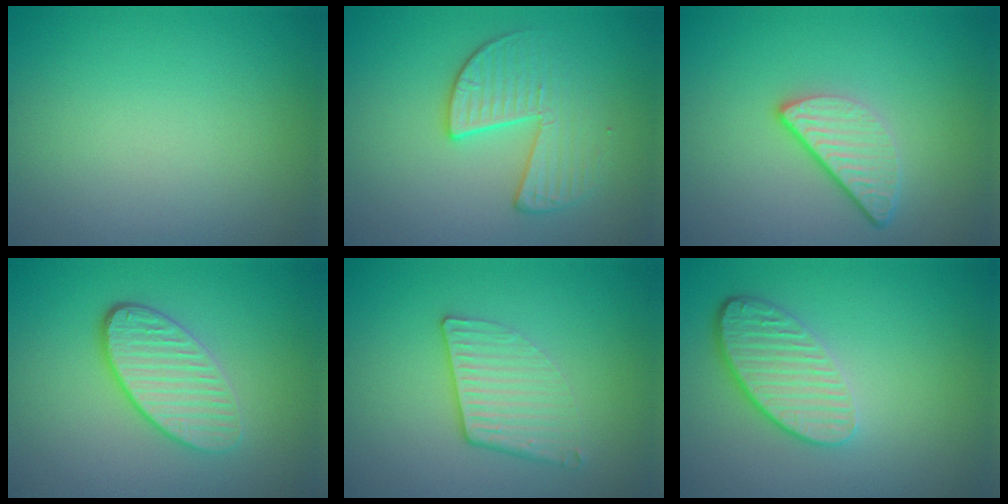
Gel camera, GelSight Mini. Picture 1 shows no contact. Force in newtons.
{"total": 3.5, "press": 3.1, "slide": 1.8}
{"total": 3.3, "press": 2.6, "slide": 2.1}
{"total": 4.1, "press": 3.3, "slide": 2.4}
{"total": 3.3, "press": 2.6, "slide": 2.1}
{"total": 4.4, "press": 3.4, "slide": 2.9}